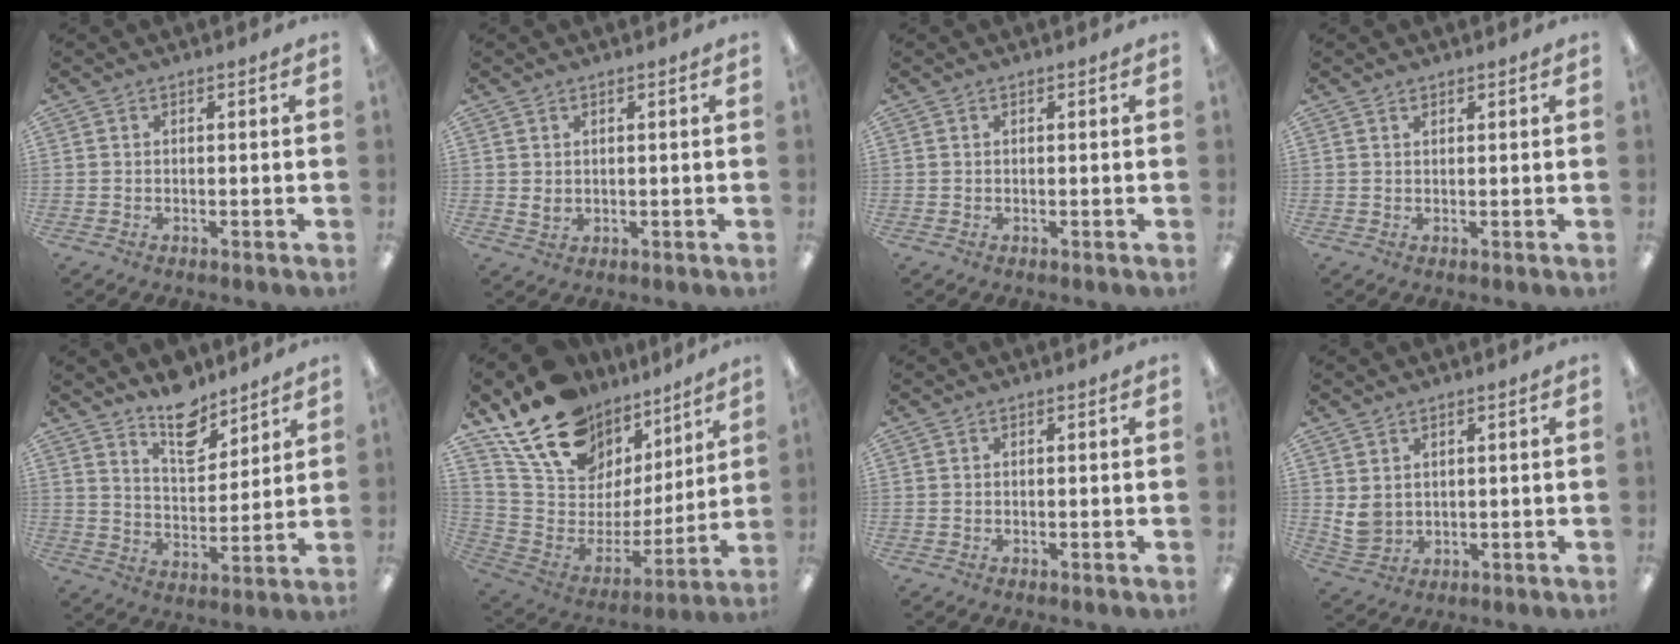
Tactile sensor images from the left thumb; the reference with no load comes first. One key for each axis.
{"total": 1.7, "fx": 0.8, "fy": 1.2, "fz": 0.9, "tx": -0.011, "ty": -0.002, "tz": 0.013}
{"total": 0.0}
{"total": 0.9, "fx": 0.8, "fy": 0.5, "fz": 0.2, "tx": -0.005, "ty": 0.001, "tz": 0.015}
{"total": 11.0, "fx": 9.1, "fy": 4.6, "fz": 4.0, "tx": -0.044, "ty": -0.066, "tz": 0.163}
{"total": 18.8, "fx": 14.9, "fy": 9.8, "fz": 5.9, "tx": -0.130, "ty": -0.111, "tz": 0.276}
{"total": 0.0}
{"total": 4.6, "fx": 2.3, "fy": 3.5, "fz": 2.1, "tx": -0.043, "ty": -0.010, "tz": 0.044}